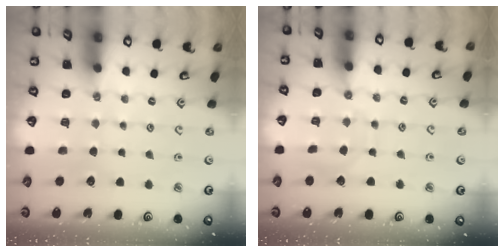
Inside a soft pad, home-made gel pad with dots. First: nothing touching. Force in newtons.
{"total": 4.8, "press": 4.8, "slide": 0.4}